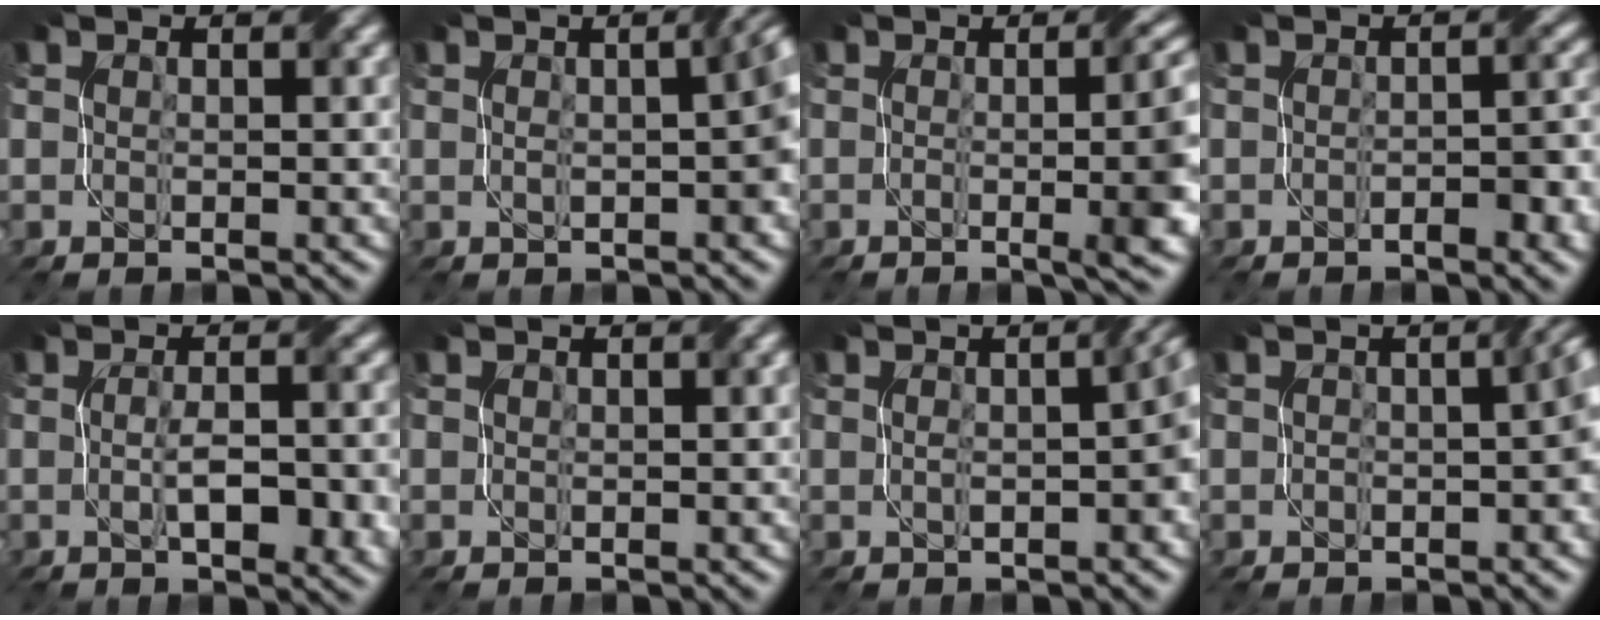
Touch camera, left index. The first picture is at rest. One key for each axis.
{"total": 4.2, "fx": 0.1, "fy": 1.1, "fz": 4.0, "tx": -0.047, "ty": 0.009, "tz": 0.002}
{"total": 10.3, "fx": -0.6, "fy": 4.0, "fz": 9.5, "tx": -0.067, "ty": 0.008, "tz": -0.016}
{"total": 2.6, "fx": -1.2, "fy": 0.6, "fz": 2.3, "tx": -0.036, "ty": 0.000, "tz": -0.017}
{"total": 6.5, "fx": -1.1, "fy": 2.0, "fz": 6.1, "tx": -0.095, "ty": -0.008, "tz": -0.009}
{"total": 0.0}
{"total": 4.0, "fx": -0.2, "fy": 1.0, "fz": 3.8, "tx": -0.052, "ty": 0.007, "tz": 0.000}
{"total": 2.6, "fx": -0.5, "fy": 0.8, "fz": 2.5, "tx": -0.035, "ty": 0.009, "tz": -0.010}